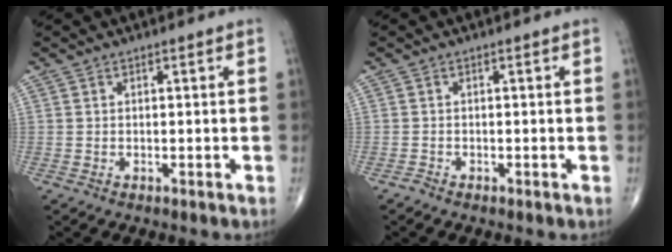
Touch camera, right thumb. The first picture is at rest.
{"total": 0.6, "force": [-0.5, 0.1, 0.1], "torque": [-0.002, -0.001, -0.016]}